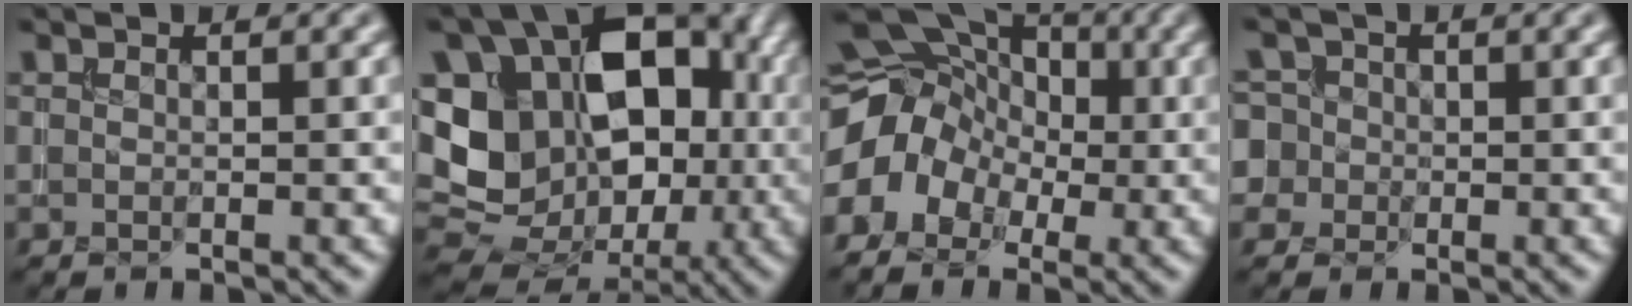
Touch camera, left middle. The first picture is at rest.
{"total": 17.9, "force": [0.9, 14.3, 10.8], "torque": [-0.180, 0.019, 0.034]}
{"total": 10.4, "force": [-0.7, 8.8, 5.6], "torque": [-0.096, 0.015, -0.044]}
{"total": 5.1, "force": [0.5, 4.8, 1.8], "torque": [-0.032, 0.038, -0.026]}